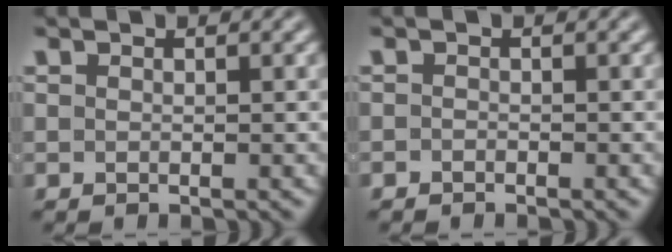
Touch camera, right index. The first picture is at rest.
{"total": 0.9, "force": [-0.8, -0.3, -0.3], "torque": [0.007, -0.009, -0.010]}